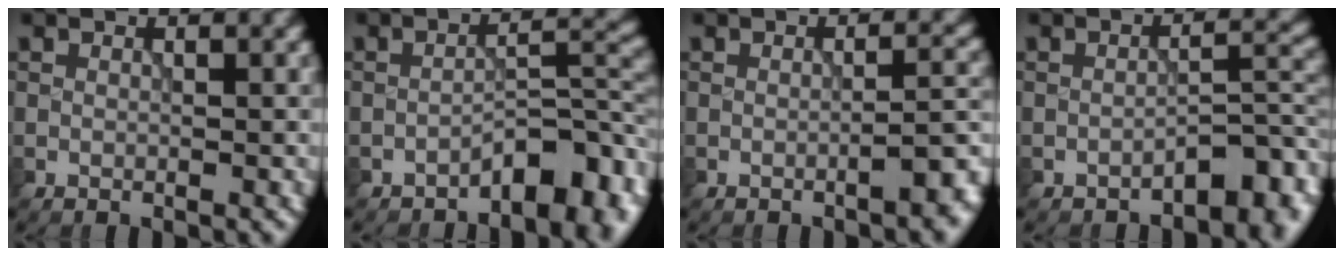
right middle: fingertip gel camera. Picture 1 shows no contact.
{"total": 5.5, "force": [-3.5, 2.0, 3.7], "torque": [-0.041, 0.014, -0.057]}
{"total": 3.4, "force": [-1.7, 0.9, 2.8], "torque": [-0.033, 0.010, -0.031]}
{"total": 3.9, "force": [-2.6, 1.2, 2.6], "torque": [-0.030, 0.014, -0.042]}